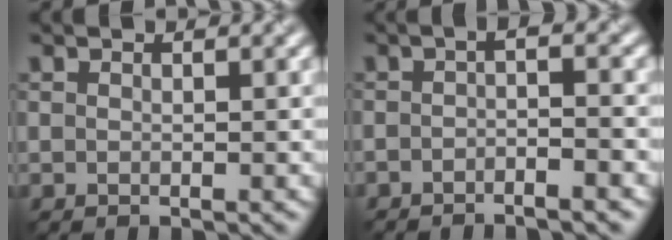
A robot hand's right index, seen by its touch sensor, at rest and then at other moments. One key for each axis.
{"total": 3.4, "fx": -2.1, "fy": 0.5, "fz": 2.7, "tx": -0.023, "ty": 0.009, "tz": -0.033}